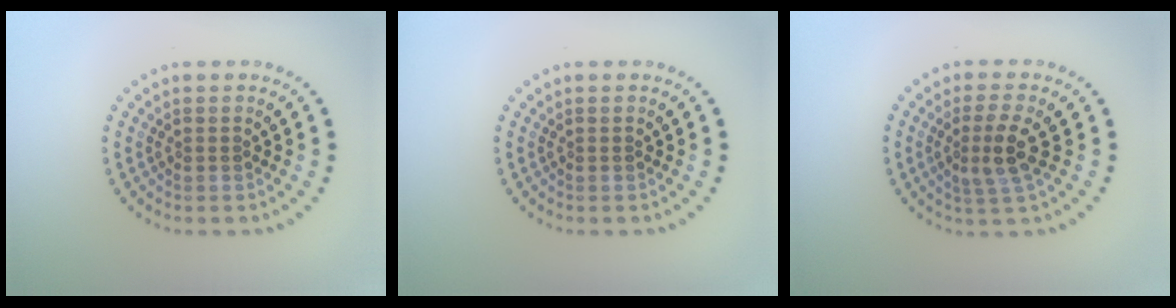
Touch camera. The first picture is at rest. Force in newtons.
{"total": 0.0}
{"total": 2.9, "press": 2.5, "slide": 1.4}